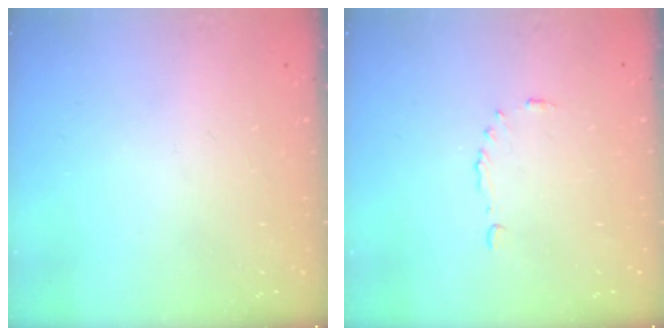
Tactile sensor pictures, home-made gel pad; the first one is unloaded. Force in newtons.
{"total": 3.9, "press": 3.8, "slide": 0.5}